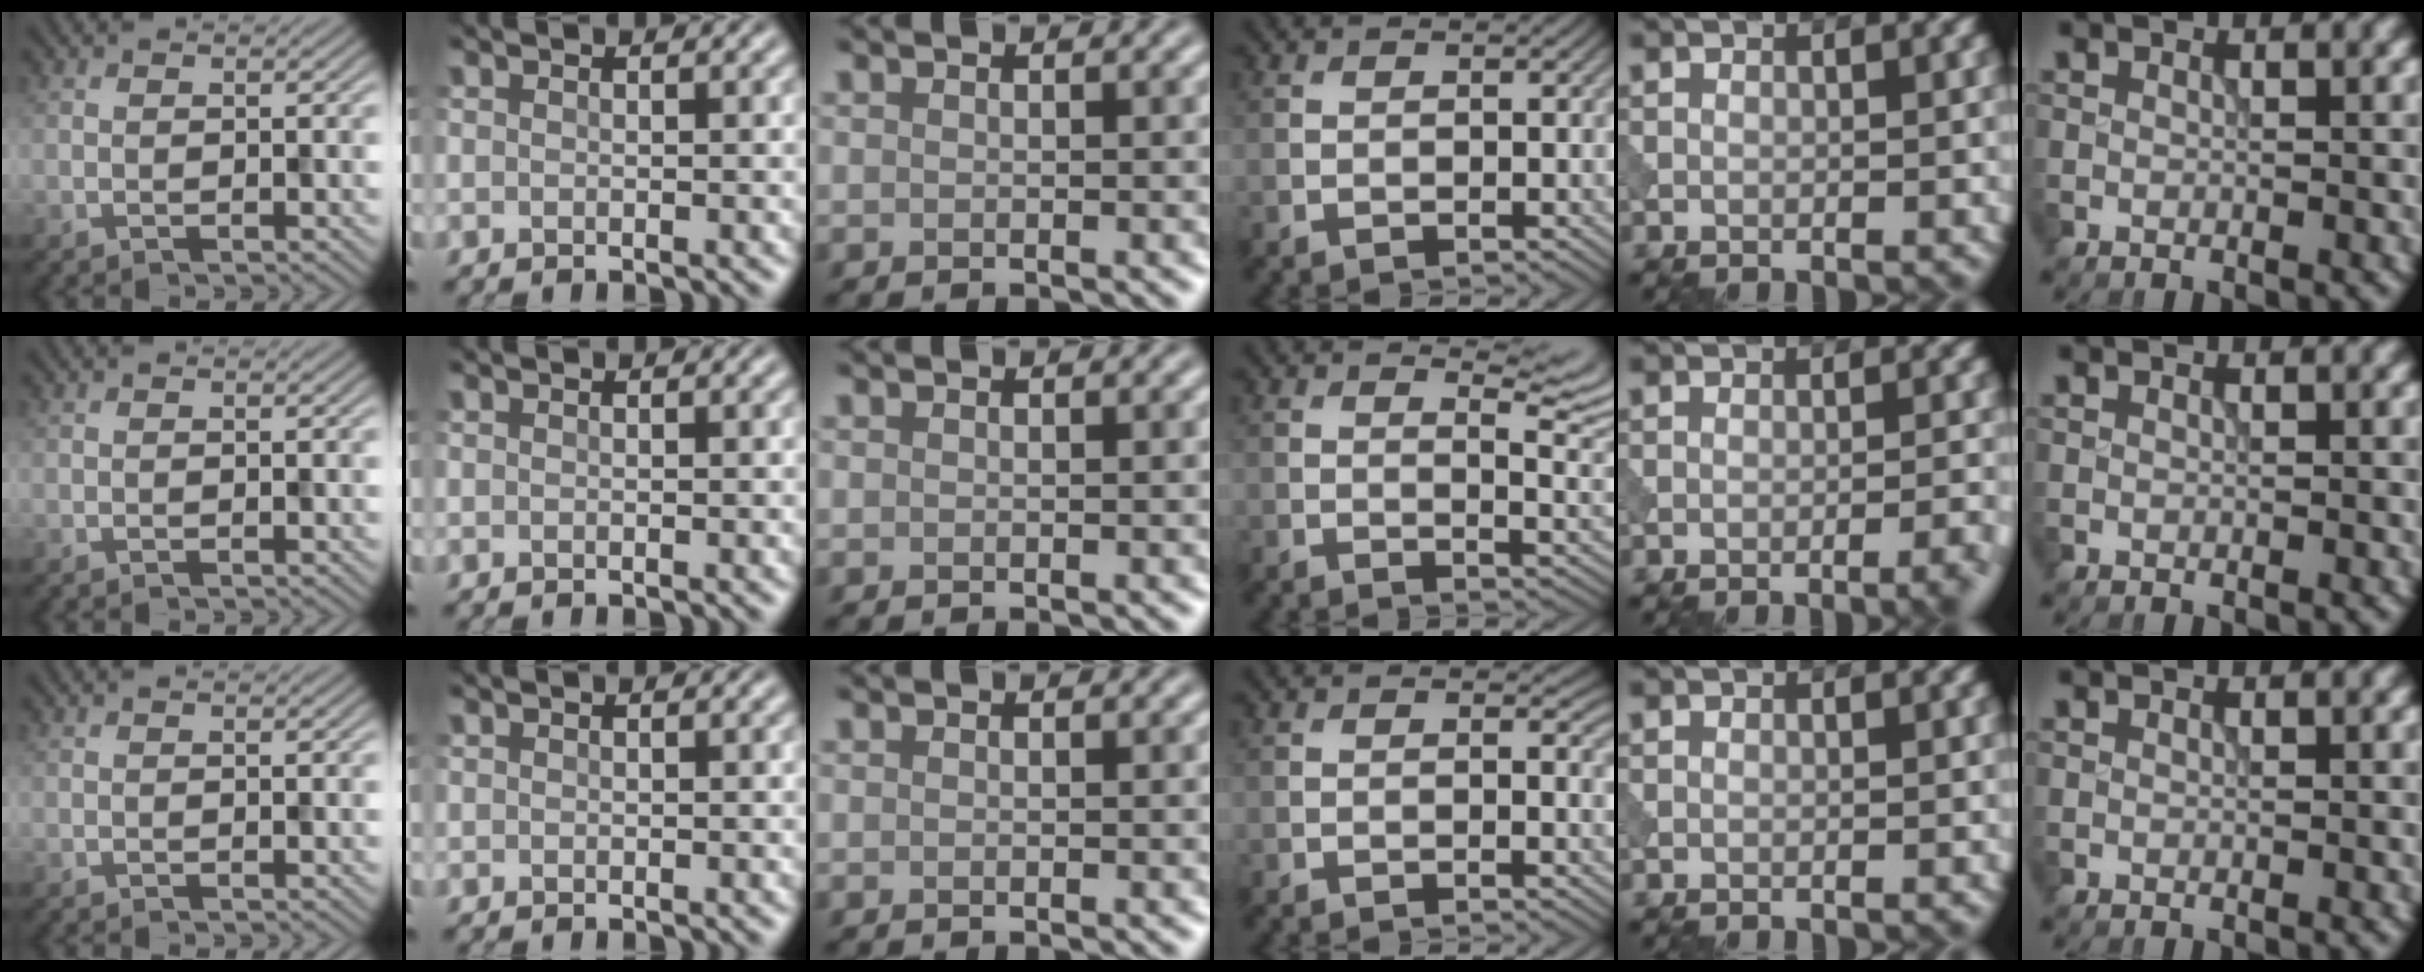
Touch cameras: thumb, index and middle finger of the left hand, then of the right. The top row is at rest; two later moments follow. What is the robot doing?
{"motion": "dispense", "object": "syringe"}